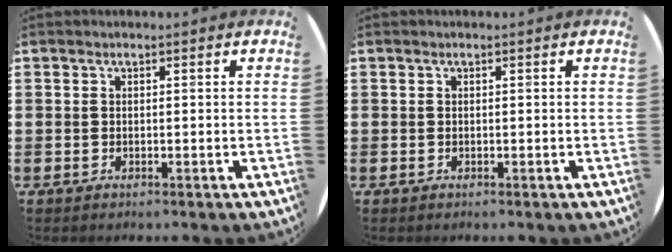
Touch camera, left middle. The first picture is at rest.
{"total": 0.0}